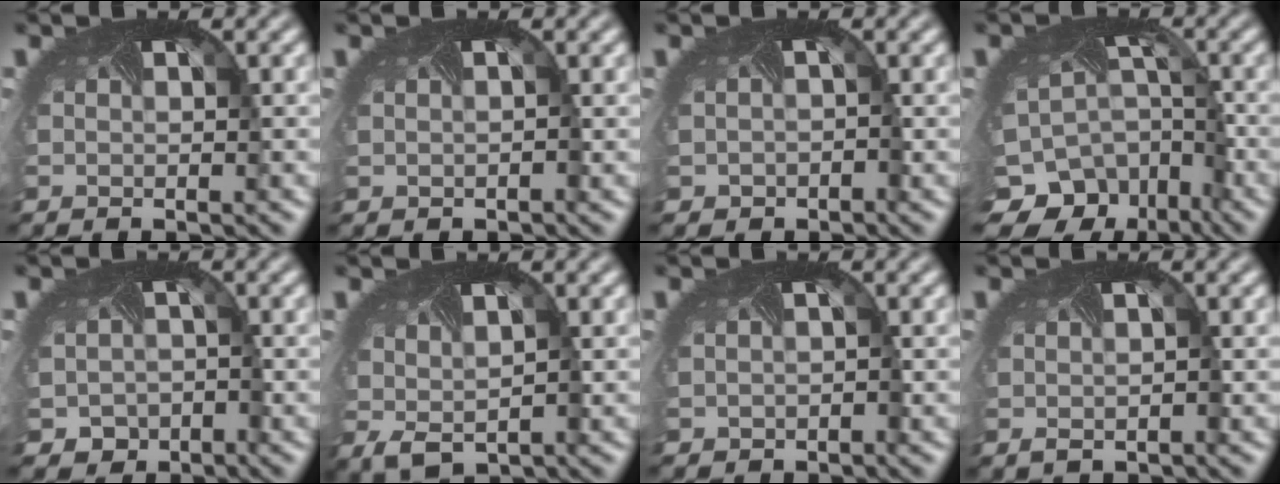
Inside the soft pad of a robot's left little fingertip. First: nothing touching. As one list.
[{"total": 0.8, "force": [0.5, 0.6, -0.1], "torque": [0.003, 0.002, 0.013]}, {"total": 1.5, "force": [-0.3, 1.4, -0.4], "torque": [0.013, -0.004, -0.007]}, {"total": 12.1, "force": [-8.2, 8.3, 3.3], "torque": [-0.075, -0.034, -0.094]}, {"total": 2.7, "force": [-1.1, 2.5, 0.1], "torque": [0.000, -0.013, -0.006]}, {"total": 1.6, "force": [0.1, 1.3, 1.0], "torque": [-0.039, -0.005, 0.008]}, {"total": 1.1, "force": [-0.1, 1.0, -0.5], "torque": [0.017, -0.002, -0.004]}, {"total": 0.9, "force": [0.0, 0.9, 0.1], "torque": [-0.008, 0.000, 0.001]}]